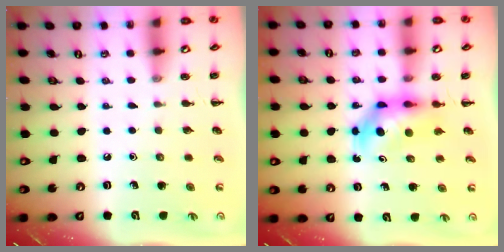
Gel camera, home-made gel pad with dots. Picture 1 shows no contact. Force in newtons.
{"total": 5.6, "press": 5.6, "slide": 0.8}